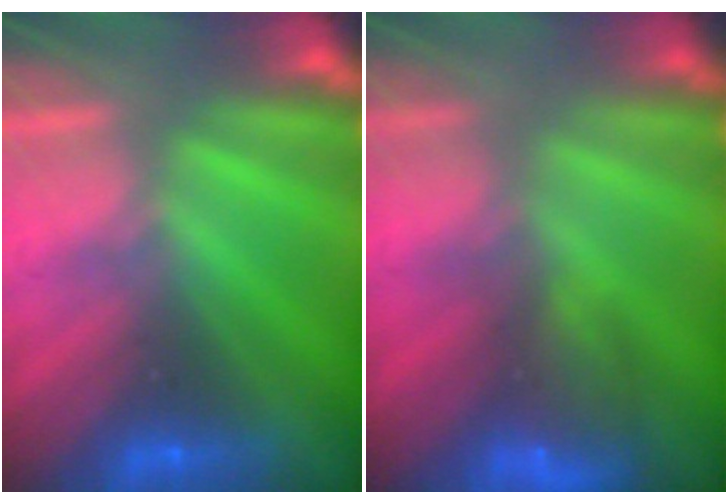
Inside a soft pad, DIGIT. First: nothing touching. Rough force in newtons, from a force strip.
{"total": 7.9}